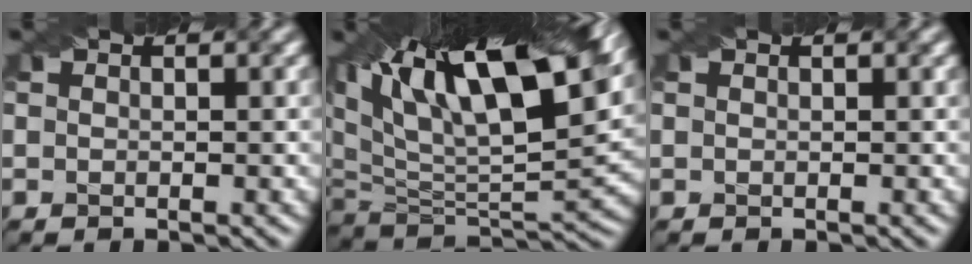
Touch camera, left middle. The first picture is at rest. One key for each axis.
{"total": 17.8, "fx": 10.0, "fy": 6.4, "fz": 13.2, "tx": -0.213, "ty": 0.038, "tz": 0.161}
{"total": 0.7, "fx": 0.4, "fy": 0.2, "fz": 0.5, "tx": -0.007, "ty": 0.000, "tz": 0.006}